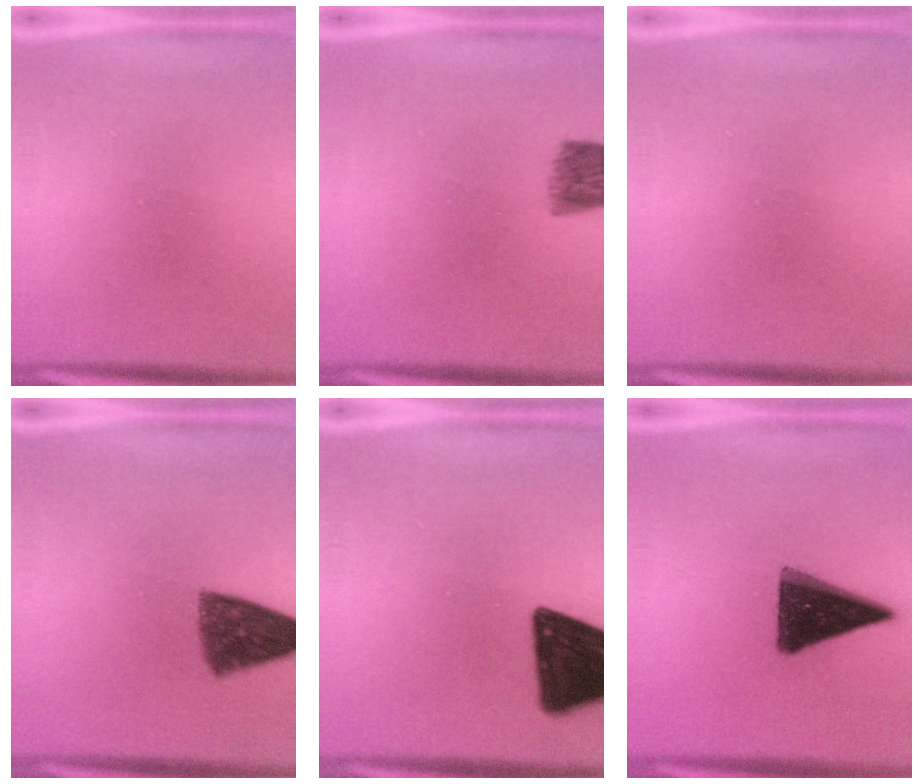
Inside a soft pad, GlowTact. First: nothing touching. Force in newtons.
{"total": 5.7}
{"total": 0.0}
{"total": 9.2}
{"total": 17.0}
{"total": 14.2}